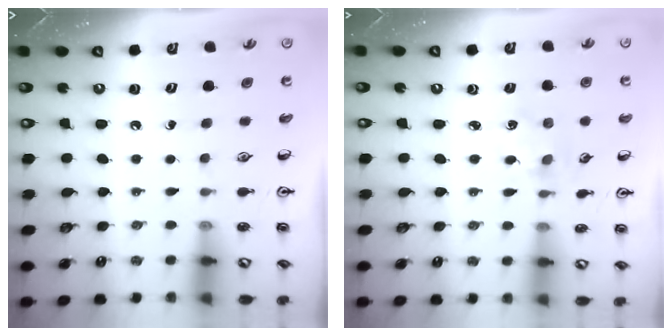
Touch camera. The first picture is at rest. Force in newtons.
{"total": 1.0, "press": 1.0, "slide": 0.2}